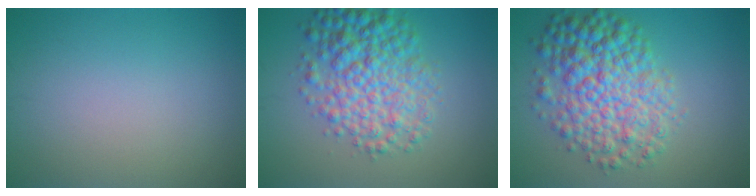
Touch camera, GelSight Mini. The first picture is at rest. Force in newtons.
{"total": 7.0, "press": 7.0, "slide": 0.1}
{"total": 8.1, "press": 8.1, "slide": 0.1}